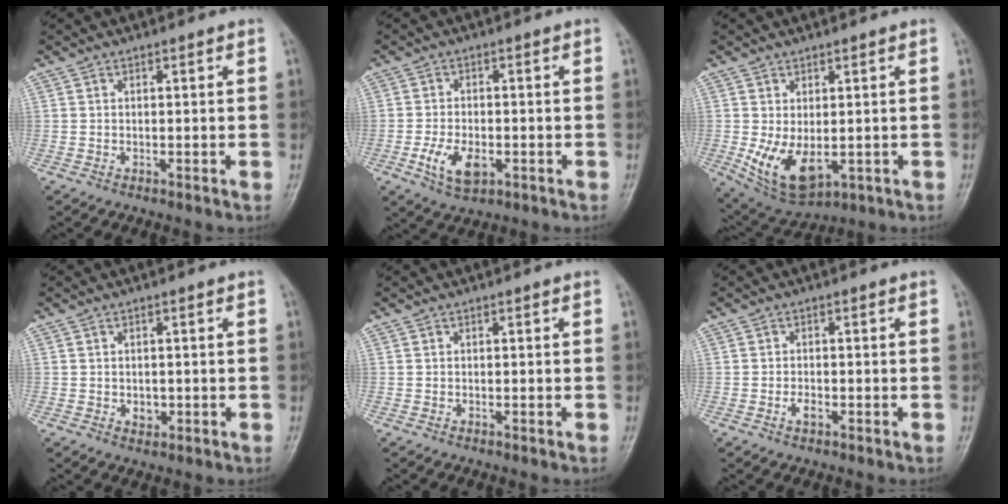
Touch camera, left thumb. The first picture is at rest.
{"total": 6.5, "force": [-2.1, 3.8, 4.8], "torque": [-0.089, -0.001, -0.033]}
{"total": 9.2, "force": [-0.7, 5.3, 7.5], "torque": [-0.125, -0.017, 0.009]}
{"total": 1.7, "force": [-0.1, 1.4, 0.9], "torque": [-0.010, -0.001, 0.003]}
{"total": 0.0}
{"total": 1.6, "force": [-0.6, 0.9, 1.1], "torque": [-0.021, 0.000, -0.012]}